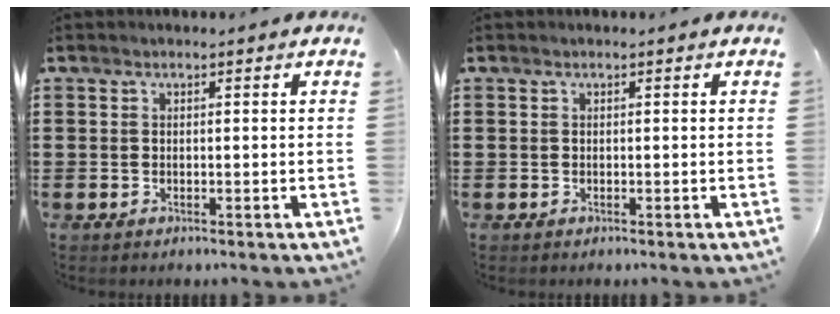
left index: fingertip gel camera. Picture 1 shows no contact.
{"total": 0.0}